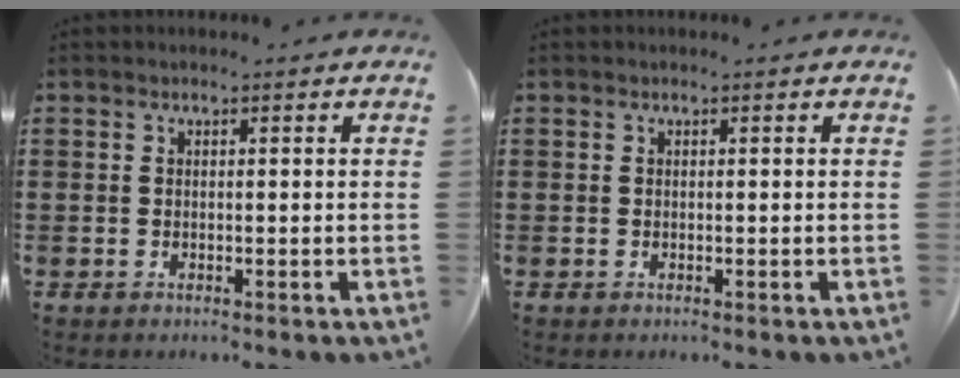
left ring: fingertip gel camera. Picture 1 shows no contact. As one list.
[{"total": 0.0}]